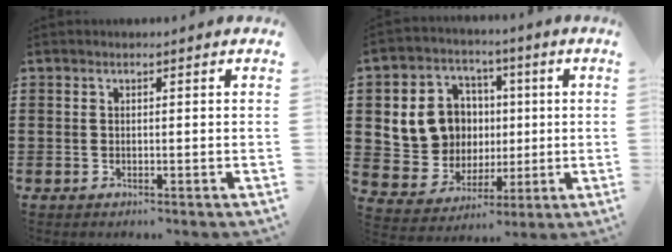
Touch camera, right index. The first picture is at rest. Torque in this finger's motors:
{"motor_torque": [1.90, -0.09, 0.39, 0.15]}